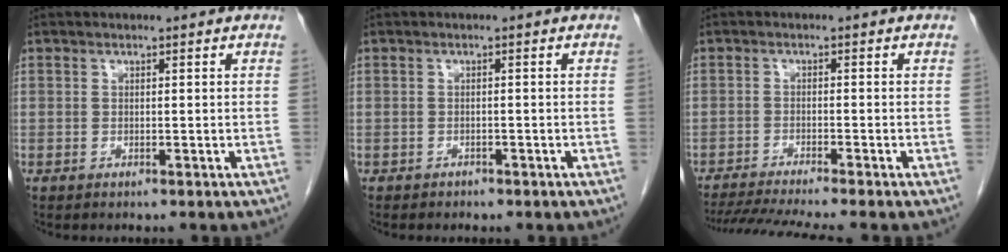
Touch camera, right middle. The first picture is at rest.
{"total": 1.5, "force": [-1.2, 0.8, 0.5], "torque": [-0.019, -0.001, -0.010]}
{"total": 10.5, "force": [-9.3, -0.6, 4.9], "torque": [-0.065, -0.017, -0.145]}